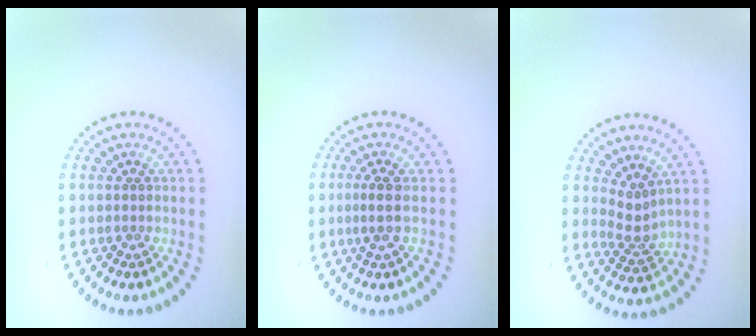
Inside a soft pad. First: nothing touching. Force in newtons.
{"total": 1.8, "press": 1.3, "slide": 1.3}
{"total": 2.2, "press": 1.5, "slide": 1.6}